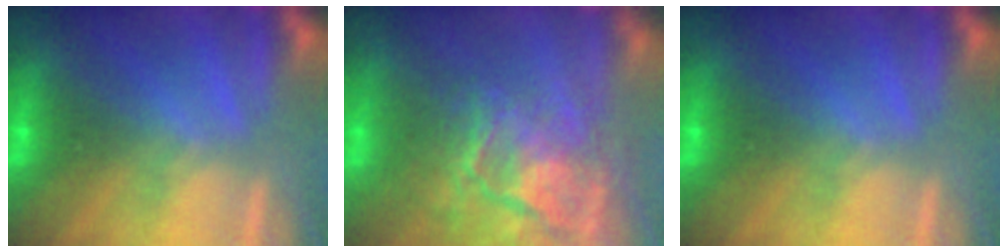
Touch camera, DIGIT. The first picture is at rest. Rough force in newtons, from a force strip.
{"total": 10.0}
{"total": 0.0}